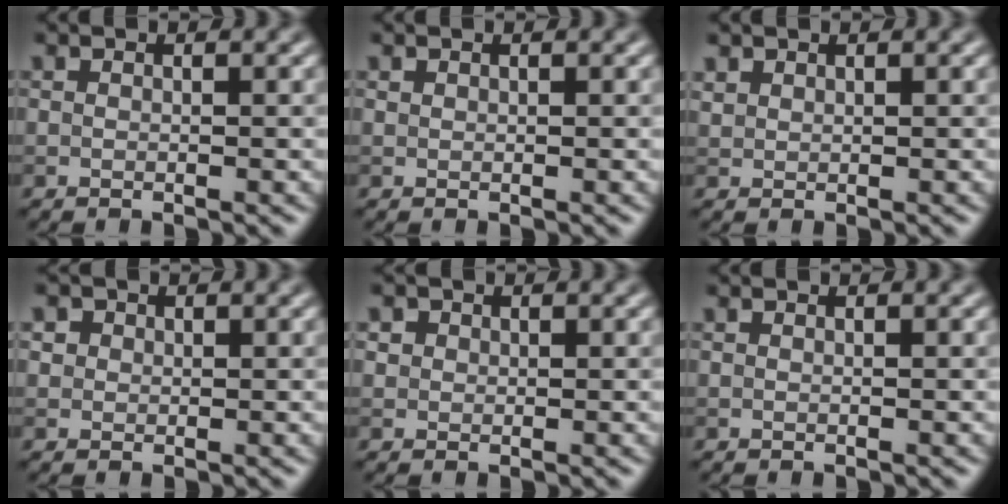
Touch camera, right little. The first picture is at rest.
{"total": 0.0}
{"total": 1.0, "force": [0.8, 0.6, 0.1], "torque": [-0.005, 0.001, 0.021]}
{"total": 2.0, "force": [0.9, 1.6, 0.7], "torque": [-0.012, 0.003, 0.011]}
{"total": 1.5, "force": [0.7, 1.3, 0.5], "torque": [-0.007, 0.002, 0.010]}
{"total": 0.0}